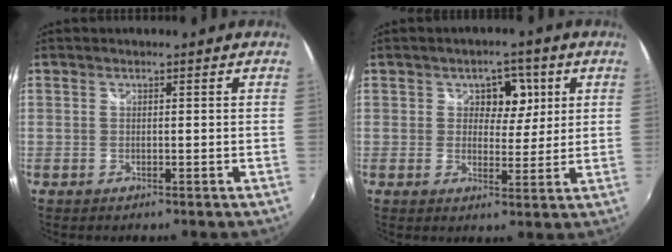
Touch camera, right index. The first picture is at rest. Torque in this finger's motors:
{"motor_torque": [0.08, 0.13, 0.04, 0.01]}